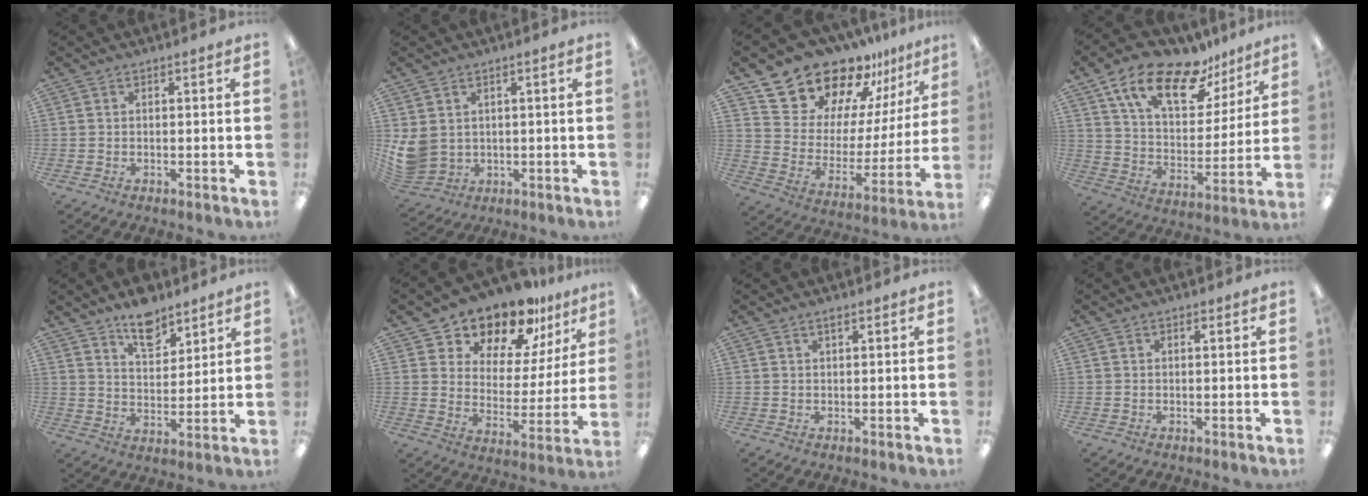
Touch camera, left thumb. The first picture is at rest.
{"total": 5.9, "force": [1.4, 5.1, 2.7], "torque": [-0.084, -0.007, 0.028]}
{"total": 18.1, "force": [16.3, 7.6, 2.5], "torque": [-0.068, -0.146, 0.298]}
{"total": 18.9, "force": [12.7, 8.7, 10.9], "torque": [-0.194, -0.067, 0.220]}
{"total": 9.7, "force": [7.6, 4.6, 4.0], "torque": [-0.054, -0.044, 0.134]}
{"total": 15.0, "force": [13.5, 5.6, 3.5], "torque": [-0.069, -0.114, 0.243]}
{"total": 1.1, "force": [0.9, 0.2, 0.6], "torque": [-0.015, 0.000, 0.016]}
{"total": 0.6, "force": [0.5, 0.3, 0.2], "torque": [0.003, -0.002, 0.007]}